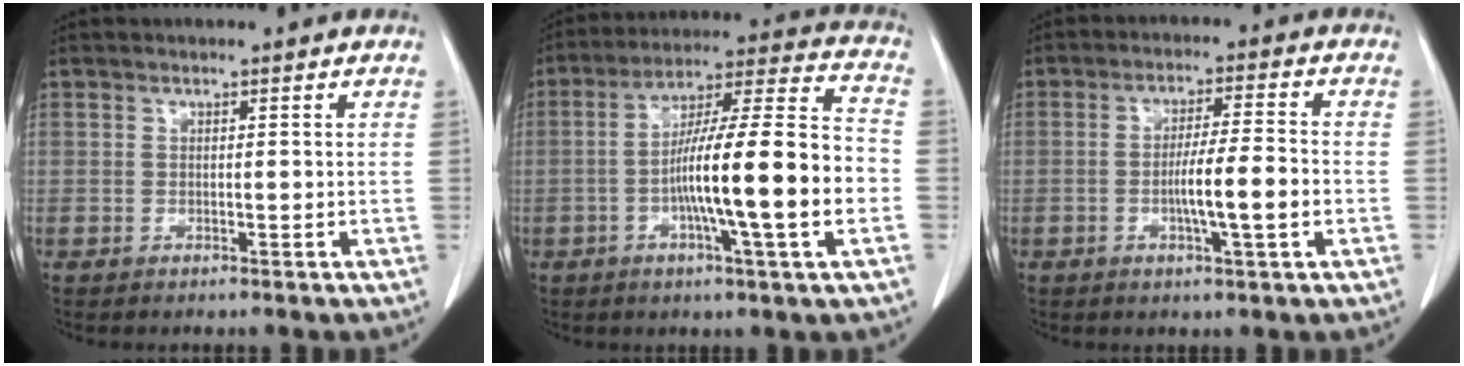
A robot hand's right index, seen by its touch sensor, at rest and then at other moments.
{"total": 18.4, "force": [-3.5, 0.8, 18.0], "torque": [-0.291, 0.012, -0.058]}
{"total": 7.4, "force": [-1.7, 0.3, 7.2], "torque": [-0.119, 0.003, -0.027]}